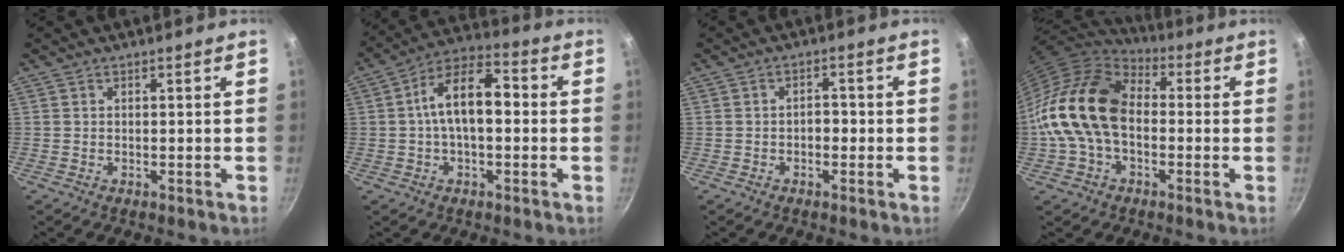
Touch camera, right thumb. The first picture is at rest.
{"total": 12.3, "force": [0.3, 6.6, 10.4], "torque": [-0.152, 0.043, -0.010]}
{"total": 2.3, "force": [-0.7, 1.5, 1.6], "torque": [-0.011, 0.013, -0.012]}
{"total": 16.9, "force": [-1.1, 11.5, 12.3], "torque": [-0.209, 0.041, -0.036]}